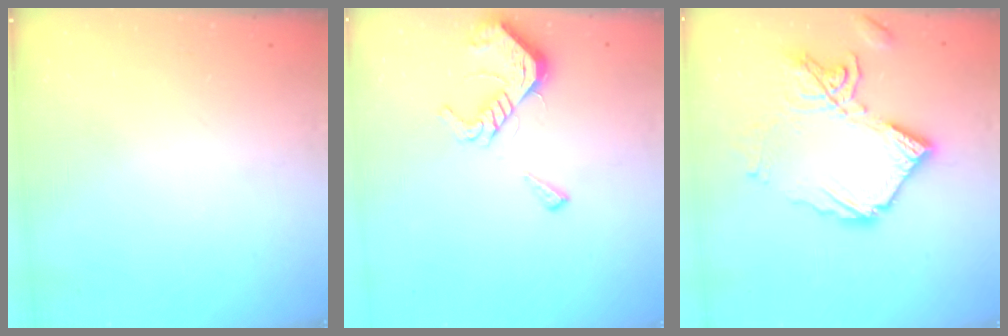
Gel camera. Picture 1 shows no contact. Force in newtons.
{"total": 10.4, "press": 10.4, "slide": 1.1}
{"total": 14.4, "press": 14.4, "slide": 0.9}